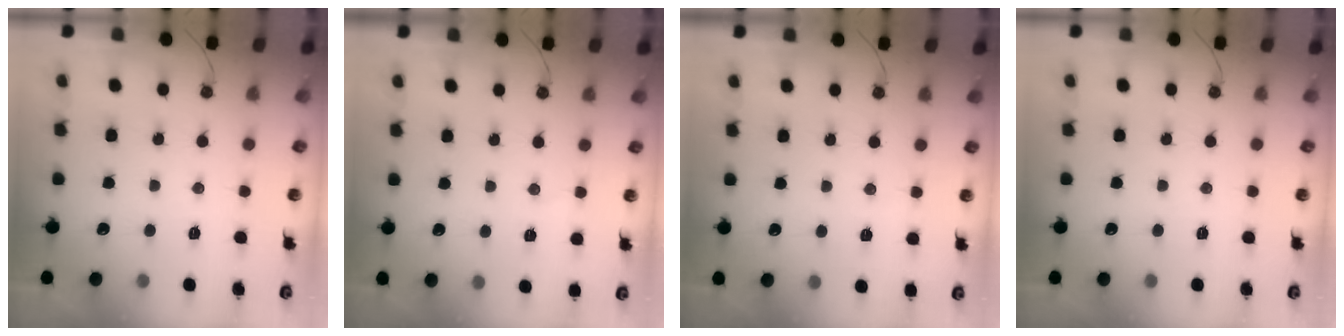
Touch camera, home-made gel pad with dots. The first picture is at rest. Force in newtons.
{"total": 3.8, "press": 3.5, "slide": 1.6}
{"total": 2.9, "press": 1.5, "slide": 2.5}
{"total": 0.0}